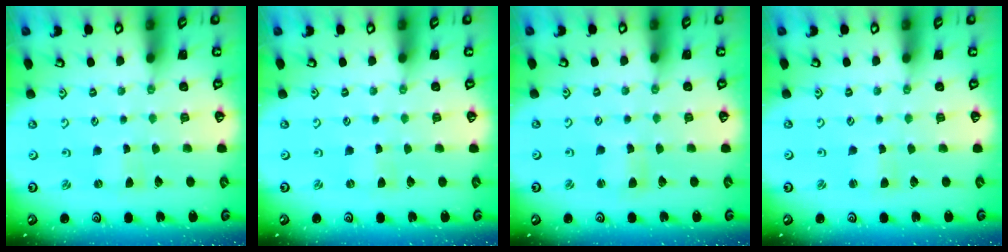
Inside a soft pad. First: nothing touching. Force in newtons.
{"total": 0.0}
{"total": 2.9, "press": 2.9, "slide": 0.3}
{"total": 1.9, "press": 1.9, "slide": 0.3}